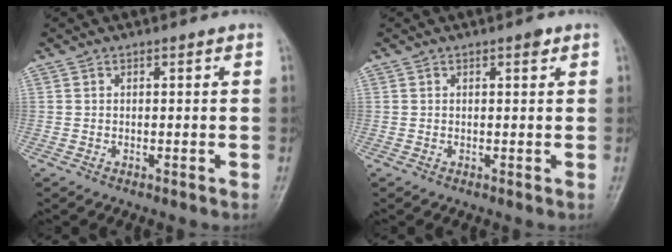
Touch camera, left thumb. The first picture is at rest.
{"total": 1.1, "force": [0.7, 0.4, 0.8], "torque": [-0.009, -0.001, 0.008]}